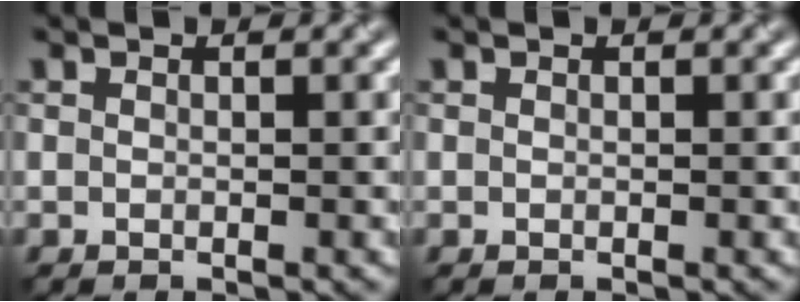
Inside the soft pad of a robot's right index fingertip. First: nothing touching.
{"total": 0.0}